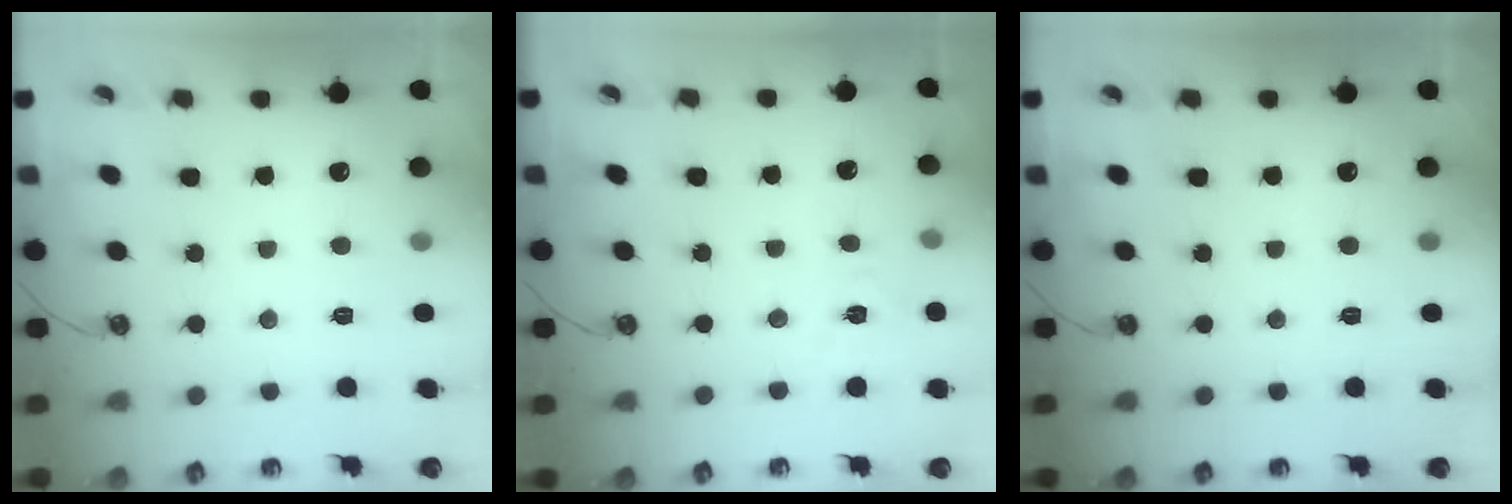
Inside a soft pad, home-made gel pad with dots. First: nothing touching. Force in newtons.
{"total": 4.4, "press": 4.4, "slide": 0.5}
{"total": 0.0}